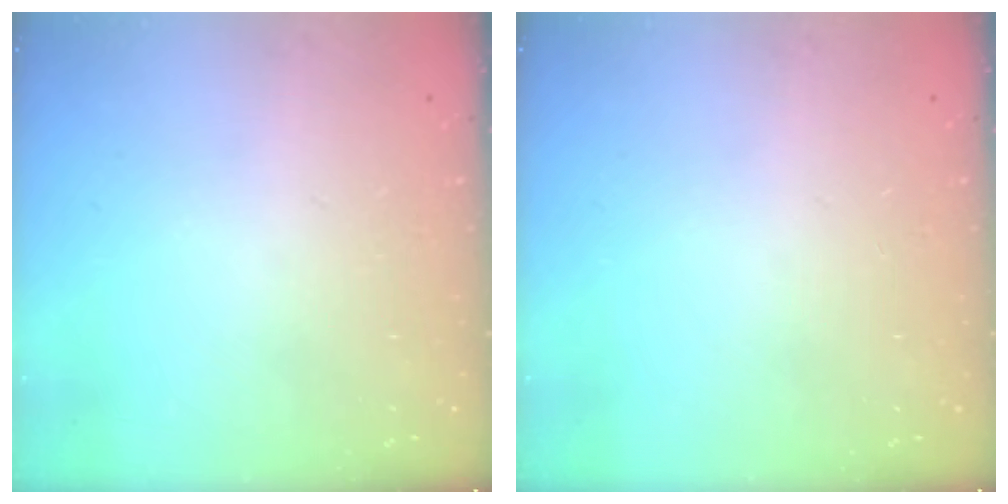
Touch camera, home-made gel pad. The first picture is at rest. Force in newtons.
{"total": 0.0}